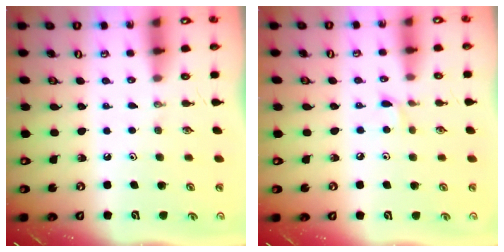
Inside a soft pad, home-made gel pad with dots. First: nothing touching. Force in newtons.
{"total": 4.6, "press": 4.6, "slide": 0.6}